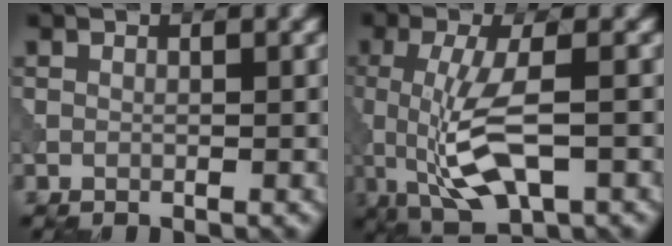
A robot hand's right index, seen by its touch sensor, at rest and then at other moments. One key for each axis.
{"total": 6.5, "fx": -1.1, "fy": 2.1, "fz": 6.1, "tx": -0.129, "ty": -0.008, "tz": -0.019}